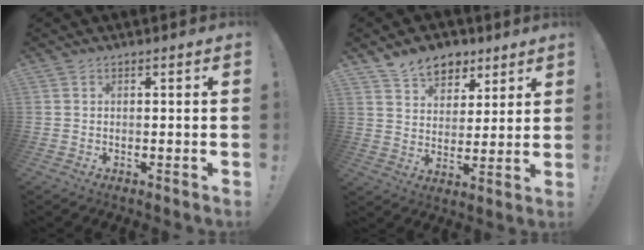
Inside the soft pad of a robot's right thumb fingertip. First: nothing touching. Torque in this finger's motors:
{"motor_torque": [0.05, 0.07, 0.51, 0.57, 0.14]}